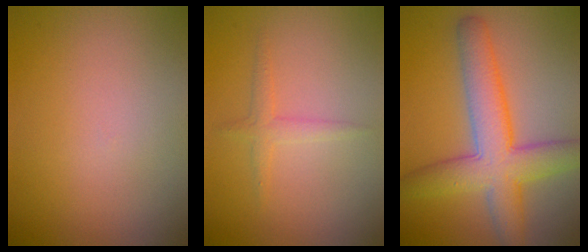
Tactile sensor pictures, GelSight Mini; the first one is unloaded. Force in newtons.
{"total": 1.4, "press": 1.4, "slide": 0.0}
{"total": 7.3, "press": 7.3, "slide": 0.1}